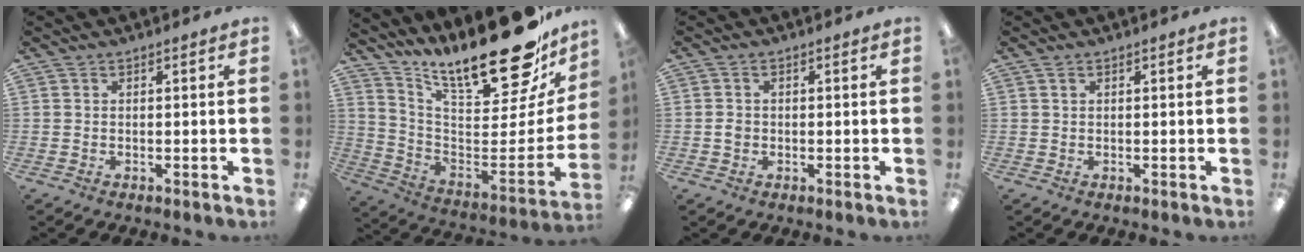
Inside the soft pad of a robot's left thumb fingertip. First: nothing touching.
{"total": 23.8, "force": [18.6, 7.0, 13.1], "torque": [-0.173, -0.146, 0.309]}
{"total": 1.5, "force": [-0.2, 1.2, 0.9], "torque": [-0.017, 0.004, -0.005]}
{"total": 0.7, "force": [0.4, 0.4, 0.5], "torque": [-0.011, 0.004, 0.006]}